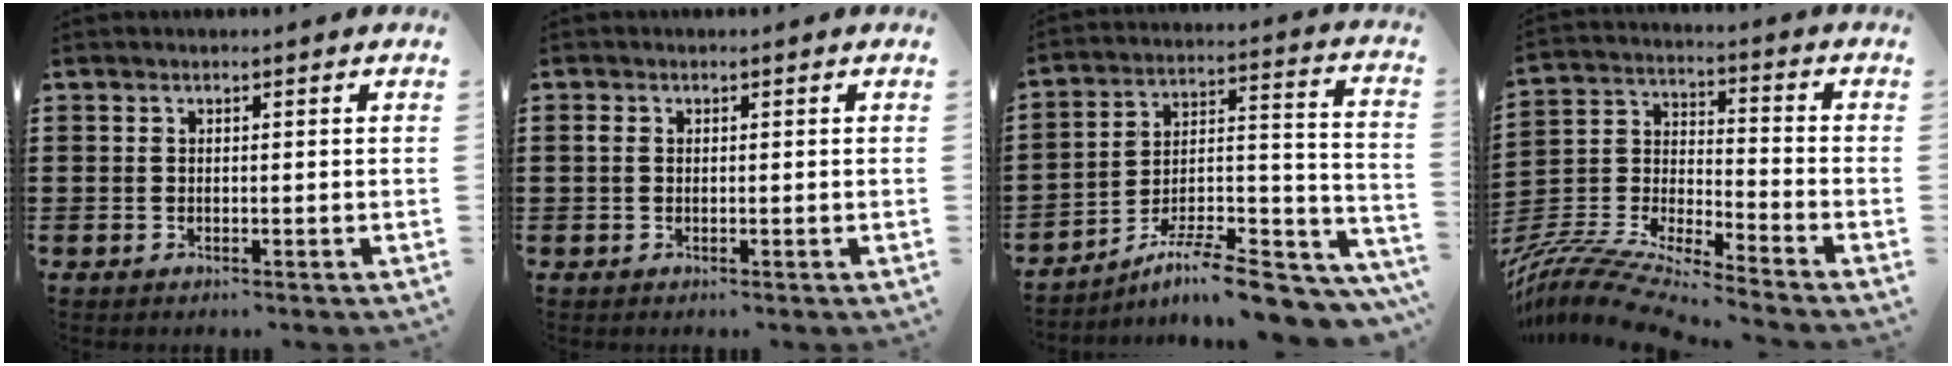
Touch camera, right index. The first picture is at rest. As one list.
[{"total": 1.0, "force": [0.0, 0.7, 0.7], "torque": [-0.023, 0.002, -0.003]}, {"total": 9.9, "force": [-8.1, 1.6, 5.4], "torque": [-0.076, 0.015, -0.152]}, {"total": 9.9, "force": [-9.4, 0.4, 3.1], "torque": [-0.077, 0.003, -0.195]}]